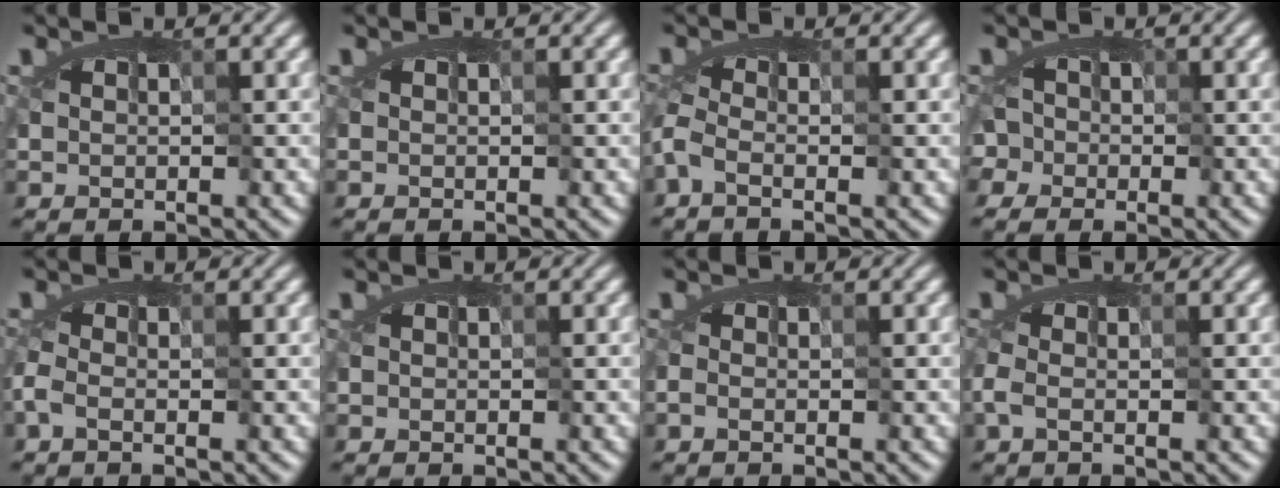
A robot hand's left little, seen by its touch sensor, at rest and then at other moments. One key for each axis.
{"total": 0.0}
{"total": 1.9, "fx": -1.6, "fy": 0.0, "fz": 0.9, "tx": -0.027, "ty": -0.004, "tz": -0.031}
{"total": 3.3, "fx": 0.0, "fy": 2.6, "fz": 2.1, "tx": -0.038, "ty": 0.021, "tz": -0.006}
{"total": 0.9, "fx": -0.7, "fy": -0.1, "fz": 0.5, "tx": -0.016, "ty": -0.005, "tz": -0.008}
{"total": 0.0}
{"total": 0.8, "fx": -0.3, "fy": -0.6, "fz": -0.3, "tx": 0.007, "ty": -0.005, "tz": -0.007}
{"total": 0.7, "fx": -0.5, "fy": -0.4, "fz": 0.2, "tx": -0.010, "ty": -0.006, "tz": -0.003}